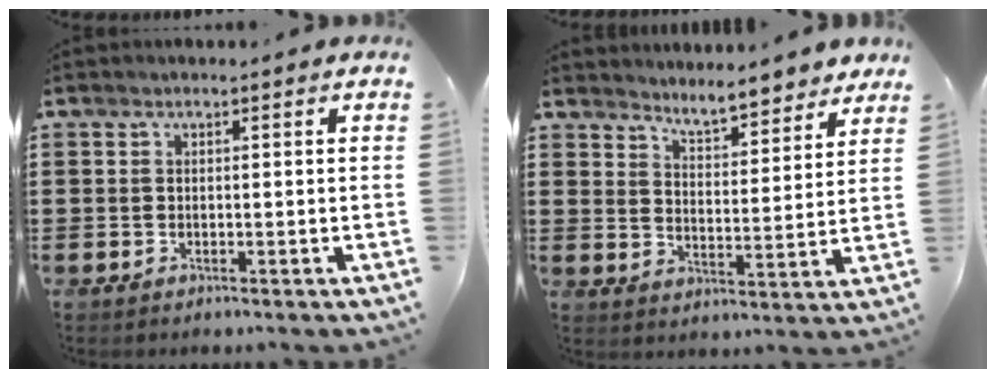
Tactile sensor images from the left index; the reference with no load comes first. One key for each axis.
{"total": 5.3, "fx": 5.3, "fy": 0.3, "fz": 0.9, "tx": -0.031, "ty": -0.031, "tz": 0.091}